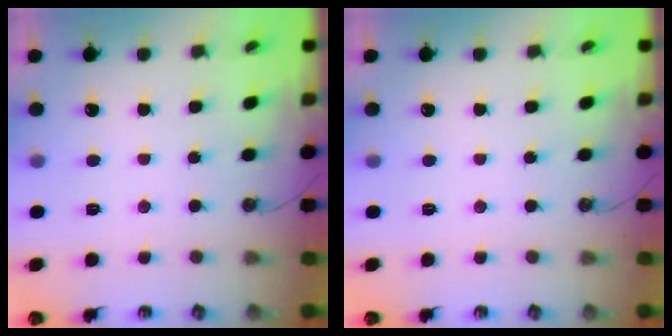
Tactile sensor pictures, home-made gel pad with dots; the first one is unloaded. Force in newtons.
{"total": 0.0}